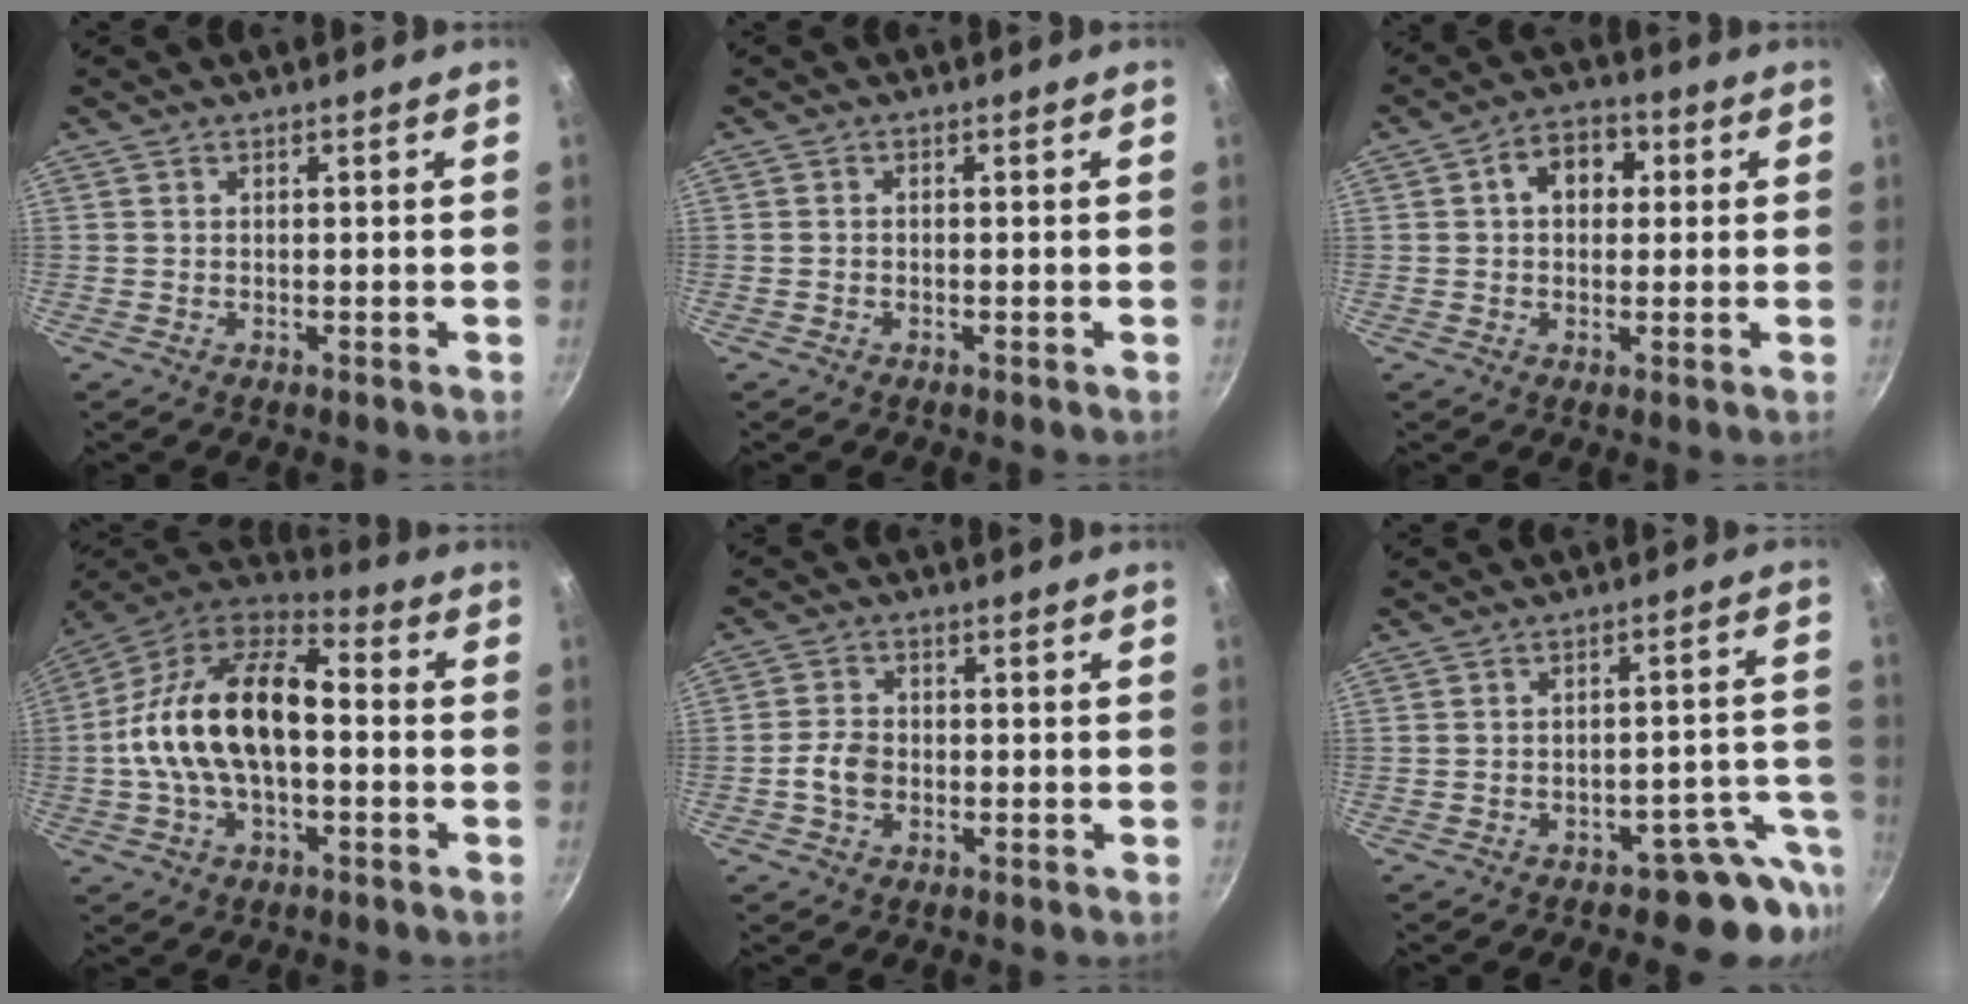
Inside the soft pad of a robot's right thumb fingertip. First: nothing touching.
{"total": 0.5, "force": [-0.3, 0.3, 0.2], "torque": [-0.008, 0.005, -0.006]}
{"total": 7.8, "force": [1.6, 5.8, 5.0], "torque": [-0.039, 0.014, 0.012]}
{"total": 20.1, "force": [-1.2, 11.1, 16.7], "torque": [-0.288, 0.044, -0.037]}
{"total": 4.5, "force": [-1.3, 3.3, 2.7], "torque": [-0.043, 0.021, -0.029]}
{"total": 6.7, "force": [-5.5, 3.2, 2.1], "torque": [0.037, 0.069, -0.069]}